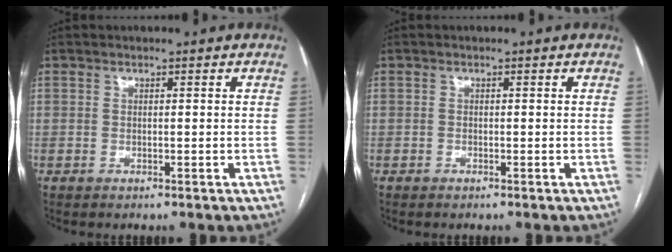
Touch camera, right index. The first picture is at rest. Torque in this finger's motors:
{"motor_torque": [-0.04, -0.03, 0.02, 0.01]}